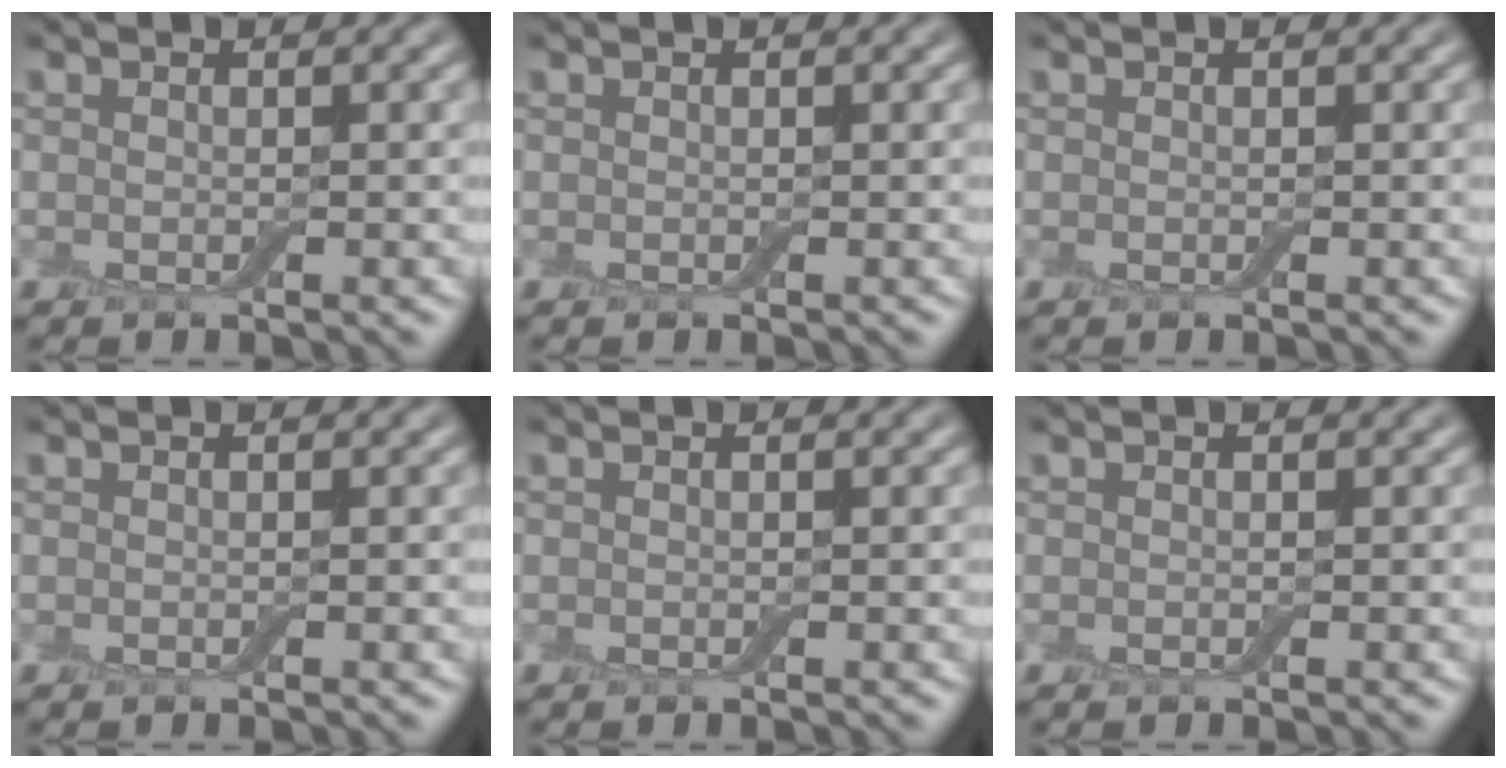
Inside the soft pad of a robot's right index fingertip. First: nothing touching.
{"total": 0.0}
{"total": 0.0}
{"total": 0.0}
{"total": 0.0}
{"total": 0.0}